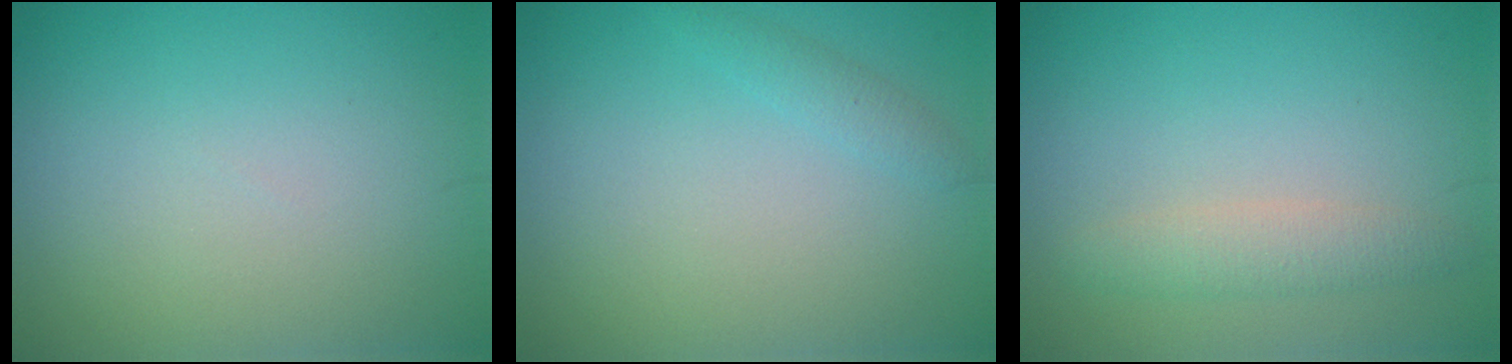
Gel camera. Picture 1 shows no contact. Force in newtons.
{"total": 1.1, "press": 1.1, "slide": 0.1}
{"total": 2.1, "press": 2.1, "slide": 0.0}